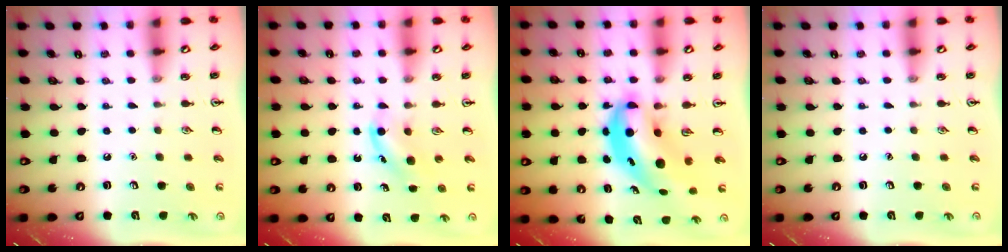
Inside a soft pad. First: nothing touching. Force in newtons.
{"total": 4.1, "press": 3.9, "slide": 1.3}
{"total": 8.2, "press": 7.9, "slide": 2.1}
{"total": 0.0}